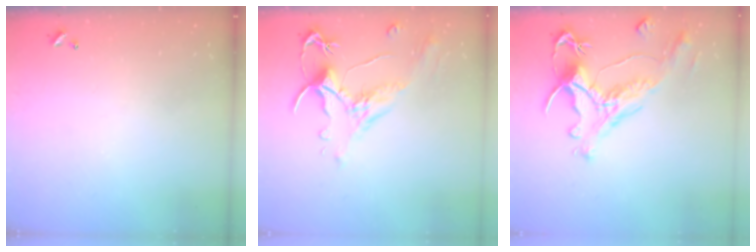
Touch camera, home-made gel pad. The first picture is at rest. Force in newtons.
{"total": 1.5, "press": 1.0, "slide": 1.1}
{"total": 1.8, "press": 1.2, "slide": 1.3}